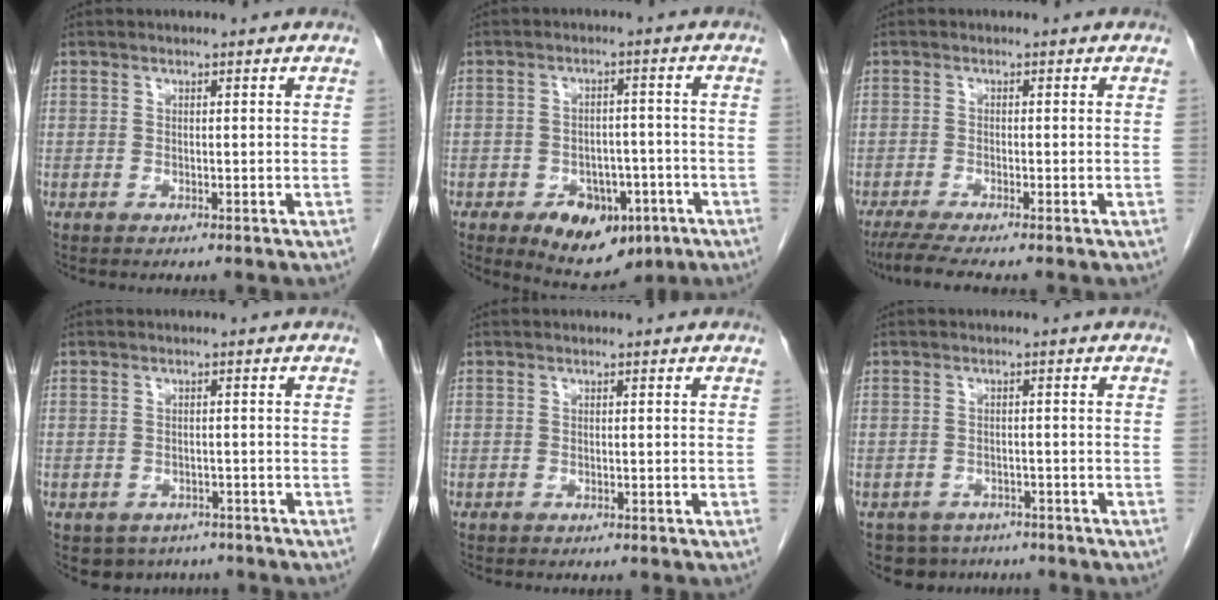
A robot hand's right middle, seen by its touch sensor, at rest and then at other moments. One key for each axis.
{"total": 9.4, "fx": -4.7, "fy": 5.7, "fz": 5.7, "tx": -0.083, "ty": 0.003, "tz": -0.062}
{"total": 4.5, "fx": -3.6, "fy": -0.3, "fz": 2.7, "tx": -0.050, "ty": -0.015, "tz": -0.066}
{"total": 4.8, "fx": -3.5, "fy": 3.1, "fz": 0.4, "tx": 0.001, "ty": 0.006, "tz": -0.046}
{"total": 0.0}
{"total": 5.4, "fx": -4.3, "fy": 3.3, "fz": 0.0, "tx": 0.005, "ty": 0.007, "tz": -0.058}